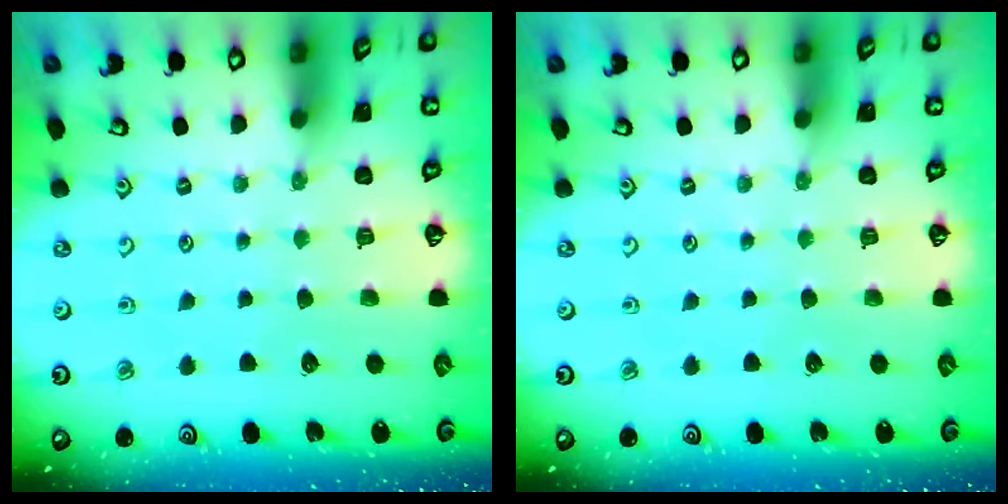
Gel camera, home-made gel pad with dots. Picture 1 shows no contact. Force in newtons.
{"total": 0.0}